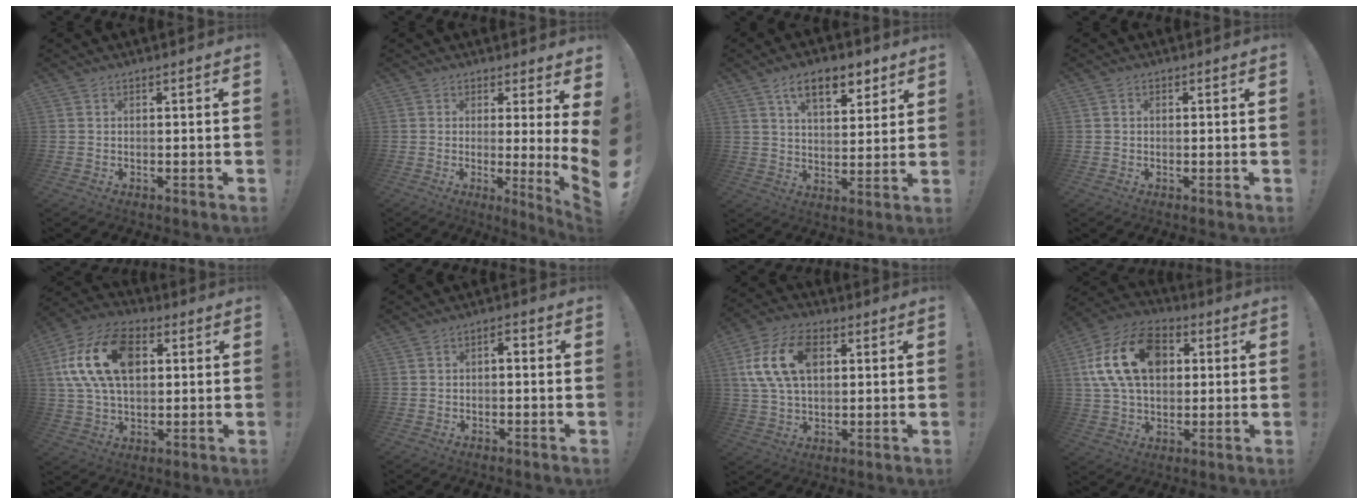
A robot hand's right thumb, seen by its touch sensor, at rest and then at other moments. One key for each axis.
{"total": 5.3, "fx": 1.5, "fy": -0.6, "fz": 5.0, "tx": -0.053, "ty": -0.048, "tz": 0.025}
{"total": 11.8, "fx": 6.7, "fy": 5.8, "fz": 7.8, "tx": -0.112, "ty": -0.023, "tz": 0.117}
{"total": 0.8, "fx": -0.1, "fy": 0.7, "fz": 0.3, "tx": -0.005, "ty": 0.002, "tz": -0.002}
{"total": 20.0, "fx": 5.0, "fy": 13.0, "fz": 14.3, "tx": -0.265, "ty": -0.001, "tz": 0.088}
{"total": 2.4, "fx": -0.9, "fy": 1.2, "fz": 1.9, "tx": -0.026, "ty": 0.007, "tz": -0.020}
{"total": 15.9, "fx": 4.1, "fy": 10.2, "fz": 11.4, "tx": -0.216, "ty": 0.001, "tz": 0.077}
{"total": 20.0, "fx": 5.0, "fy": 13.8, "fz": 13.6, "tx": -0.239, "ty": -0.002, "tz": 0.092}